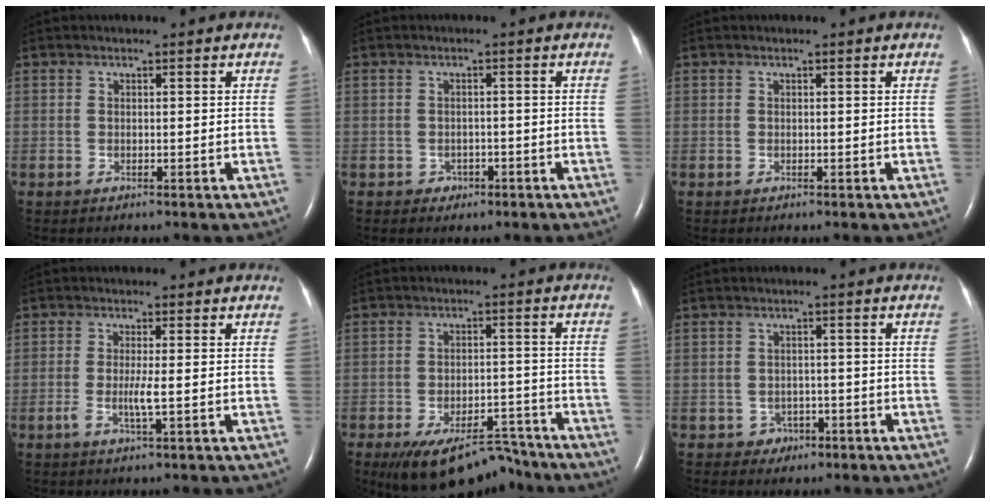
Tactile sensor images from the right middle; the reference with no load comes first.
{"total": 1.6, "force": [-0.8, 1.4, 0.2], "torque": [-0.006, 0.006, -0.009]}
{"total": 0.0}
{"total": 2.8, "force": [-0.6, -0.2, 2.7], "torque": [-0.058, -0.005, -0.011]}
{"total": 12.1, "force": [-10.3, 4.1, 4.9], "torque": [-0.068, 0.008, -0.156]}
{"total": 2.5, "force": [-1.3, 2.1, 0.2], "torque": [-0.001, 0.011, -0.013]}